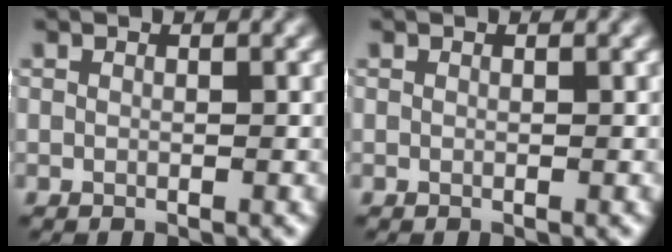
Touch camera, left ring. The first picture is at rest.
{"total": 0.0}